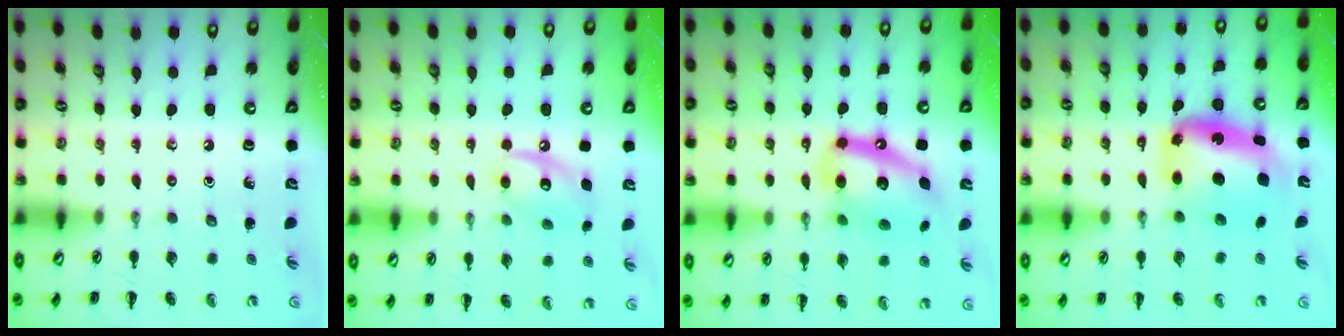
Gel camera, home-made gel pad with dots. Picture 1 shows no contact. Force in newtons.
{"total": 10.0, "press": 9.9, "slide": 1.1}
{"total": 15.8, "press": 15.3, "slide": 3.9}
{"total": 9.3, "press": 9.0, "slide": 2.4}